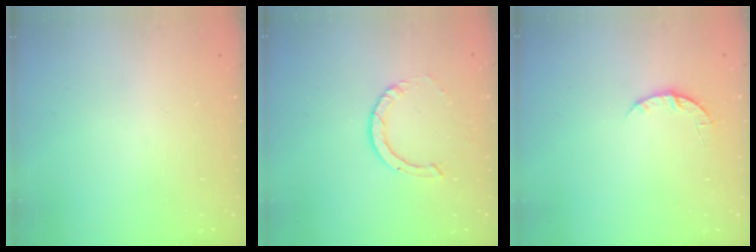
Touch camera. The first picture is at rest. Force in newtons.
{"total": 3.5, "press": 3.5, "slide": 0.4}
{"total": 3.2, "press": 3.2, "slide": 0.5}